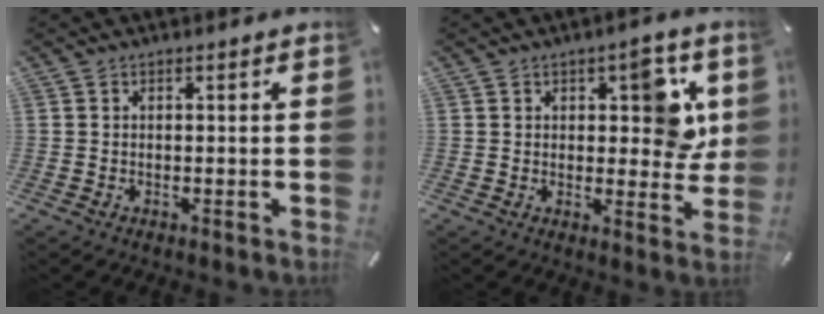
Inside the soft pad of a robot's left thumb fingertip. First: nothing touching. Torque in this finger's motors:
{"motor_torque": [1.53, 1.64, 0.55, -0.50, 0.17]}